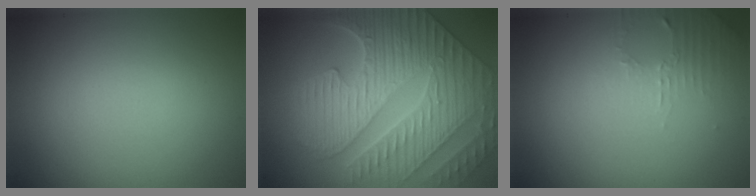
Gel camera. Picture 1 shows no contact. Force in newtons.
{"total": 8.2, "press": 6.9, "slide": 4.5}
{"total": 1.8, "press": 1.7, "slide": 0.5}